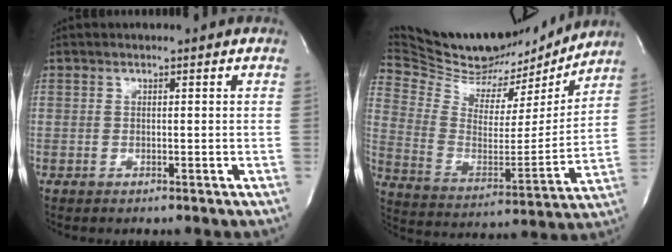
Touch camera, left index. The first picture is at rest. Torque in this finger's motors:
{"motor_torque": [0.35, -0.35, 0.03, 0.01]}